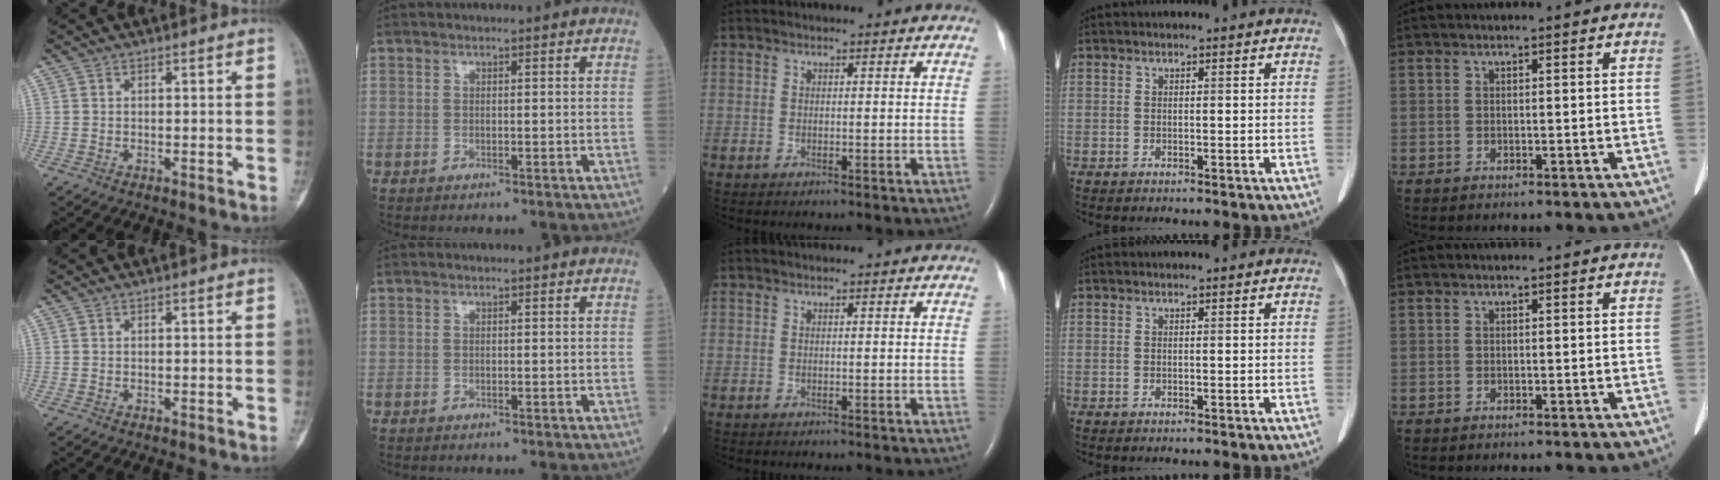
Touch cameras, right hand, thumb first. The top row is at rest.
{}